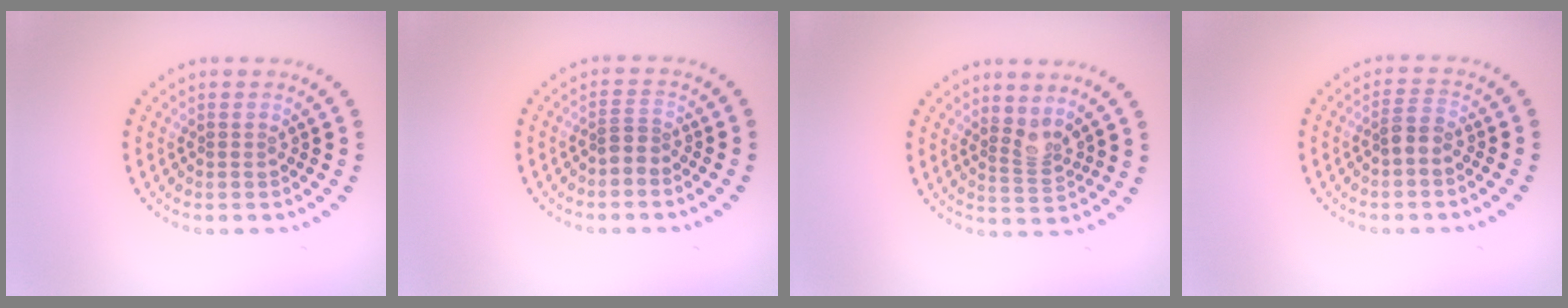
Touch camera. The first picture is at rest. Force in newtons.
{"total": 1.3, "press": 0.8, "slide": 1.1}
{"total": 2.0, "press": 1.6, "slide": 1.3}
{"total": 1.8, "press": 1.6, "slide": 0.8}